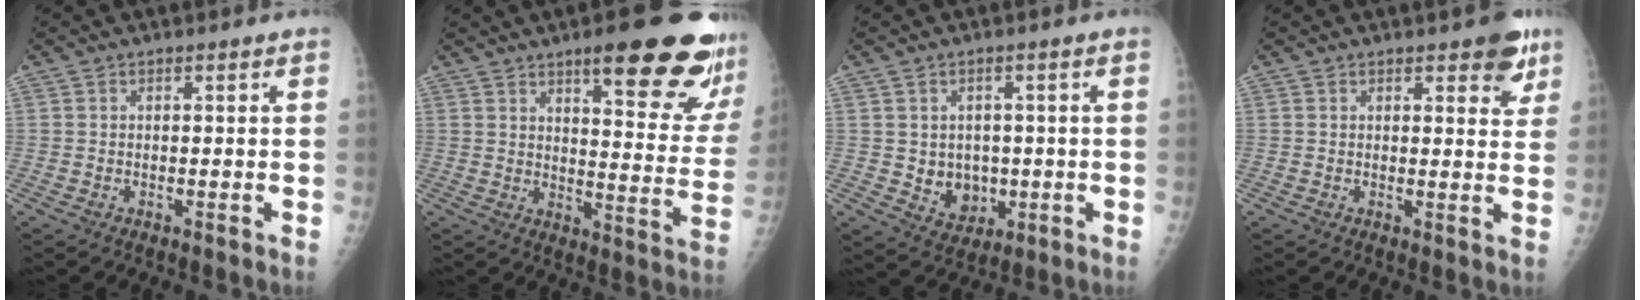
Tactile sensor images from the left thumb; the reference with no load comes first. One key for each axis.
{"total": 21.9, "fx": 13.8, "fy": 5.2, "fz": 16.2, "tx": -0.178, "ty": -0.070, "tz": 0.181}
{"total": 6.4, "fx": -0.4, "fy": 5.5, "fz": 3.4, "tx": -0.021, "ty": -0.003, "tz": 0.011}
{"total": 5.8, "fx": 3.6, "fy": 2.4, "fz": 3.9, "tx": -0.018, "ty": -0.015, "tz": 0.039}